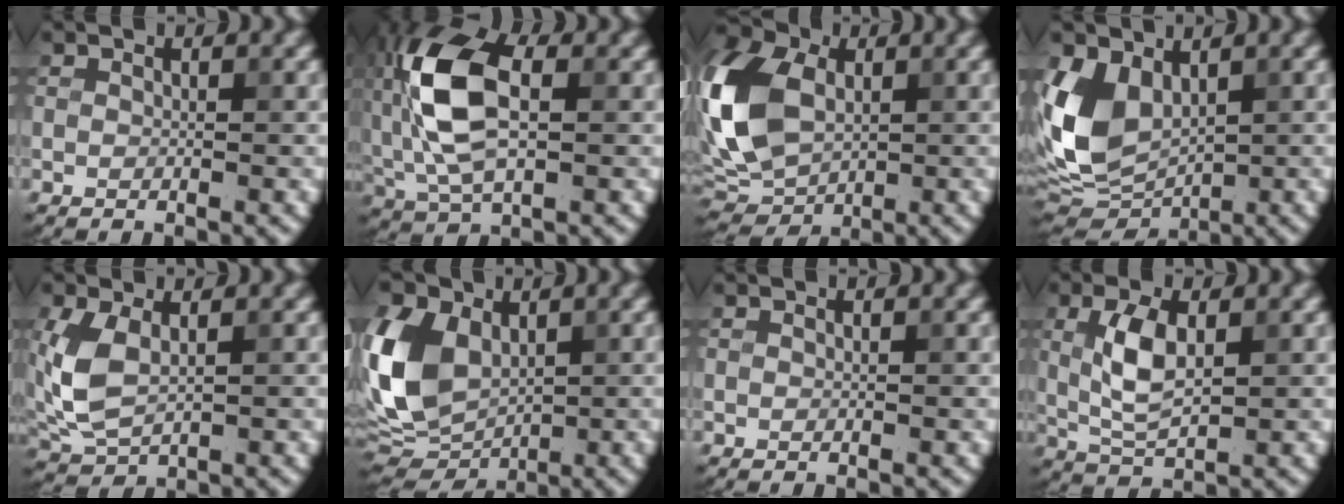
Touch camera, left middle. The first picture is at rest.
{"total": 9.7, "force": [0.8, 5.2, 8.2], "torque": [-0.176, 0.013, 0.007]}
{"total": 11.9, "force": [0.9, 8.2, 8.5], "torque": [-0.215, 0.017, -0.001]}
{"total": 7.6, "force": [1.5, 5.1, 5.5], "torque": [-0.119, -0.008, 0.025]}
{"total": 5.1, "force": [0.6, 3.1, 4.0], "torque": [-0.104, -0.001, 0.016]}
{"total": 10.5, "force": [1.2, 7.3, 7.5], "torque": [-0.184, 0.007, 0.008]}
{"total": 0.0}
{"total": 4.4, "force": [0.5, 2.0, 3.8], "torque": [-0.084, 0.003, 0.013]}